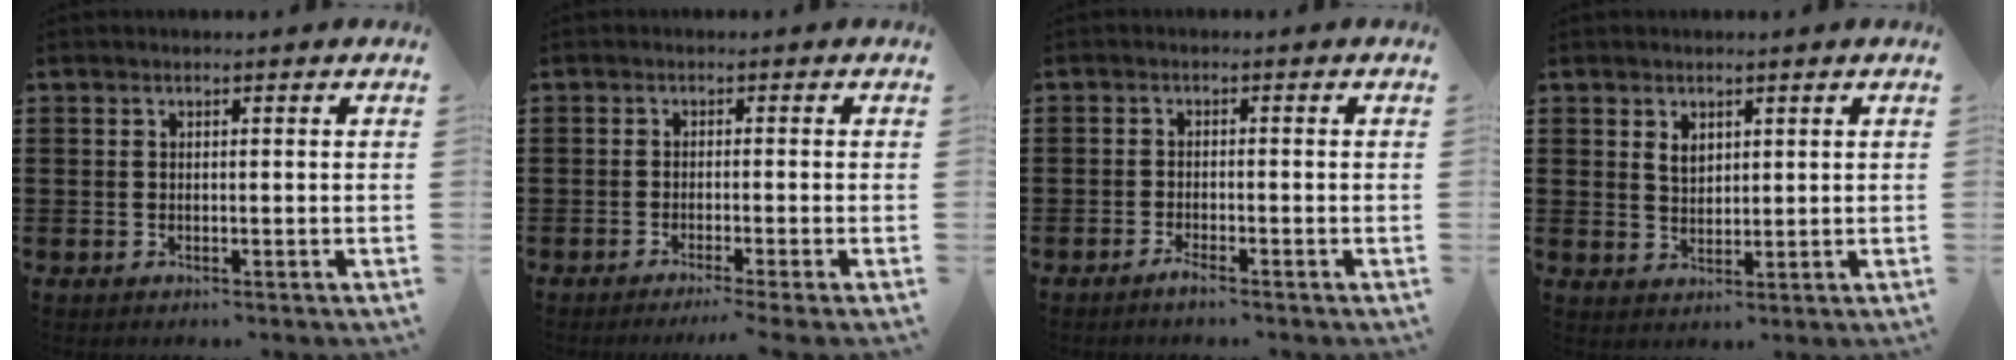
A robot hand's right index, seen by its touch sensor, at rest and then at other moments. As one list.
[{"total": 1.7, "force": [-1.2, -0.5, 1.1], "torque": [-0.018, -0.005, -0.023]}, {"total": 1.5, "force": [-1.3, -0.1, 0.7], "torque": [-0.013, -0.006, -0.023]}, {"total": 2.2, "force": [1.3, 1.5, 1.0], "torque": [-0.024, 0.005, 0.025]}]